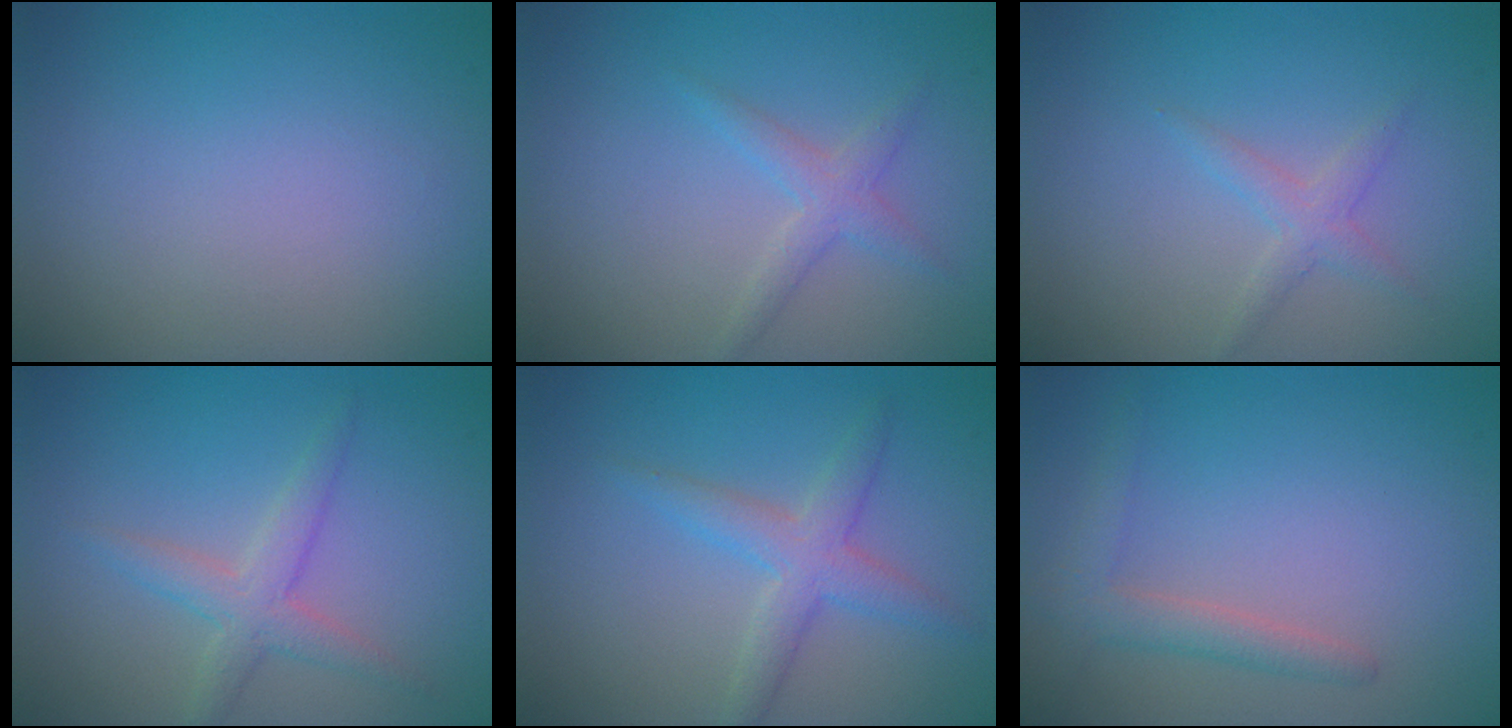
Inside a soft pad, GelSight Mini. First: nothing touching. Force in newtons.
{"total": 1.9, "press": 1.9, "slide": 0.0}
{"total": 1.5, "press": 1.5, "slide": 0.1}
{"total": 2.6, "press": 2.6, "slide": 0.1}
{"total": 2.9, "press": 2.9, "slide": 0.0}
{"total": 2.2, "press": 2.1, "slide": 0.2}